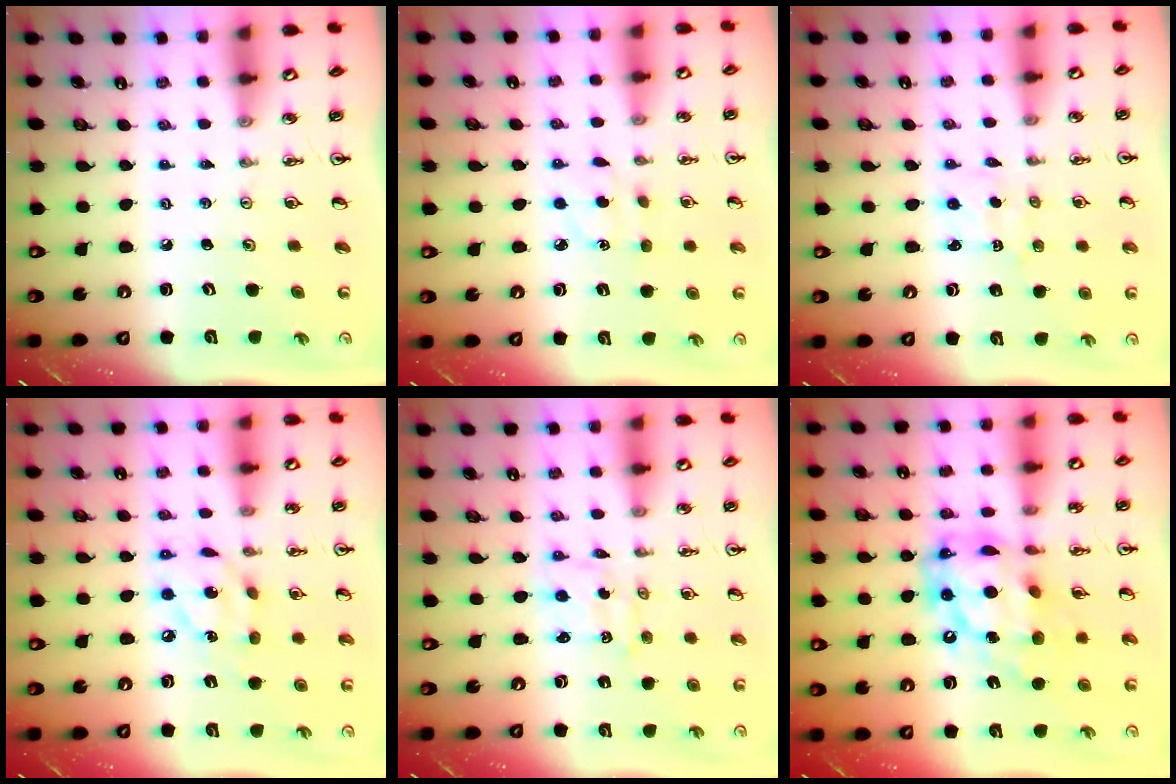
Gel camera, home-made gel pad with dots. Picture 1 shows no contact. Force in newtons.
{"total": 3.6, "press": 3.6, "slide": 0.5}
{"total": 1.8, "press": 1.7, "slide": 0.3}
{"total": 10.4, "press": 10.4, "slide": 0.6}
{"total": 1.3, "press": 1.1, "slide": 0.8}
{"total": 18.5, "press": 18.4, "slide": 1.7}